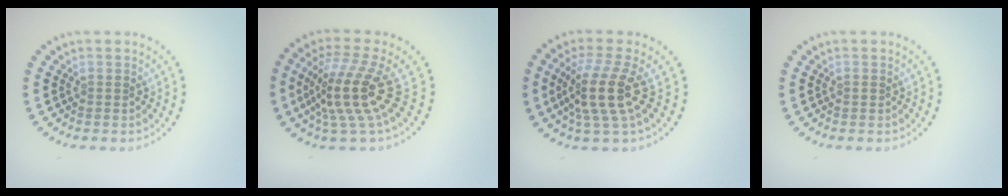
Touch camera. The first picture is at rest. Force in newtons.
{"total": 5.0, "press": 3.6, "slide": 3.4}
{"total": 4.3, "press": 3.3, "slide": 2.7}
{"total": 0.5, "press": 0.4, "slide": 0.3}